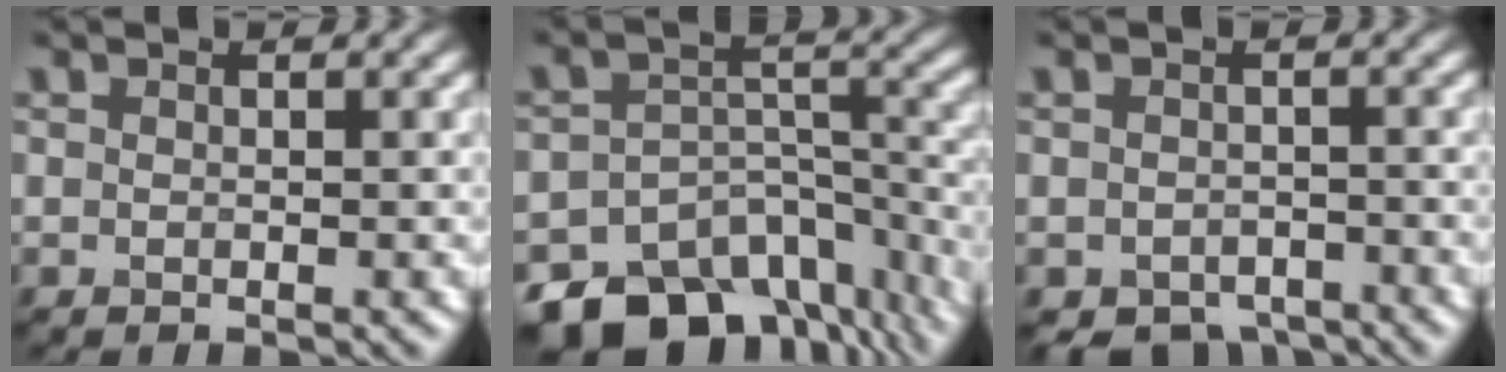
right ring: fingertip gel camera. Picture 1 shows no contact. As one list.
[{"total": 14.4, "force": [-11.0, 7.7, 5.2], "torque": [-0.095, -0.022, -0.142]}, {"total": 3.1, "force": [-2.3, 1.8, 1.1], "torque": [-0.004, -0.008, -0.035]}]